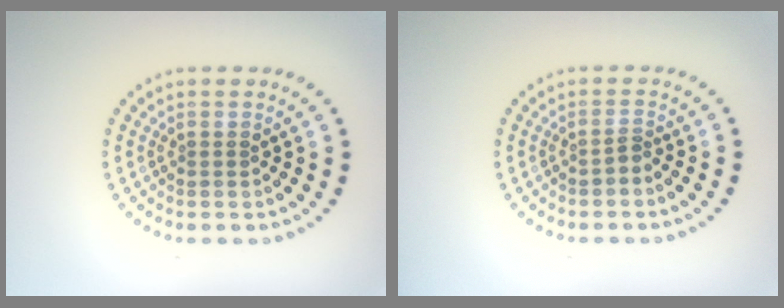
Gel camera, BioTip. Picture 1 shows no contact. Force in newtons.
{"total": 0.7, "press": 0.4, "slide": 0.5}